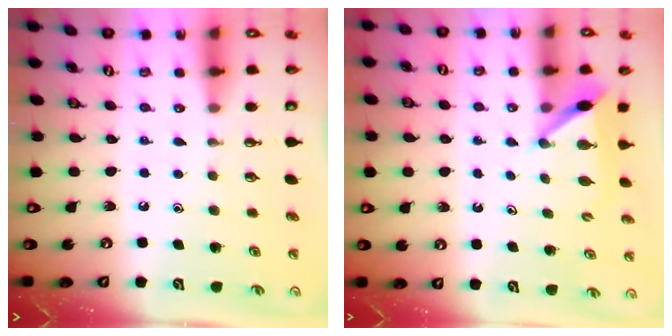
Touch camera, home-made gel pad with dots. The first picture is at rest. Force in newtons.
{"total": 5.8, "press": 5.8, "slide": 0.4}